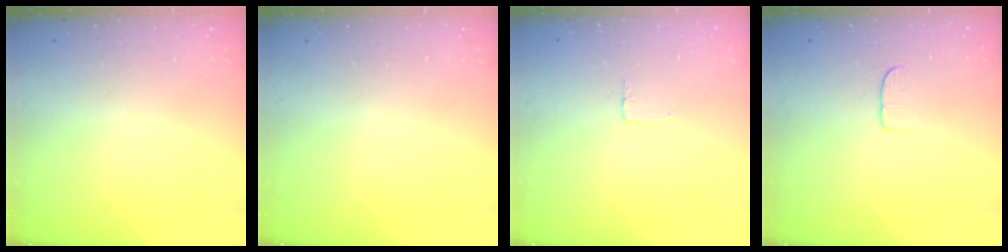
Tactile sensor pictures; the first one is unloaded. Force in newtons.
{"total": 0.0}
{"total": 2.5, "press": 2.5, "slide": 0.1}
{"total": 5.0, "press": 4.9, "slide": 0.4}